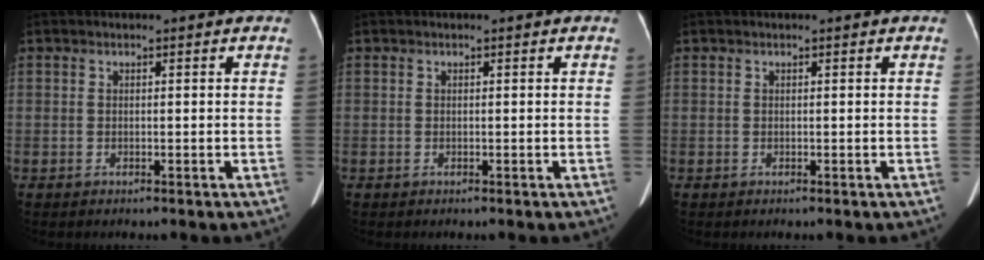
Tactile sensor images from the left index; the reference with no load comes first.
{"total": 0.0}
{"total": 0.0}